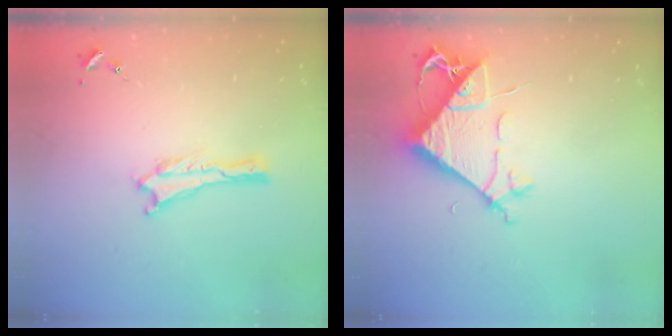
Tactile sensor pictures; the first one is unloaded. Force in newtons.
{"total": 7.6, "press": 7.5, "slide": 1.2}